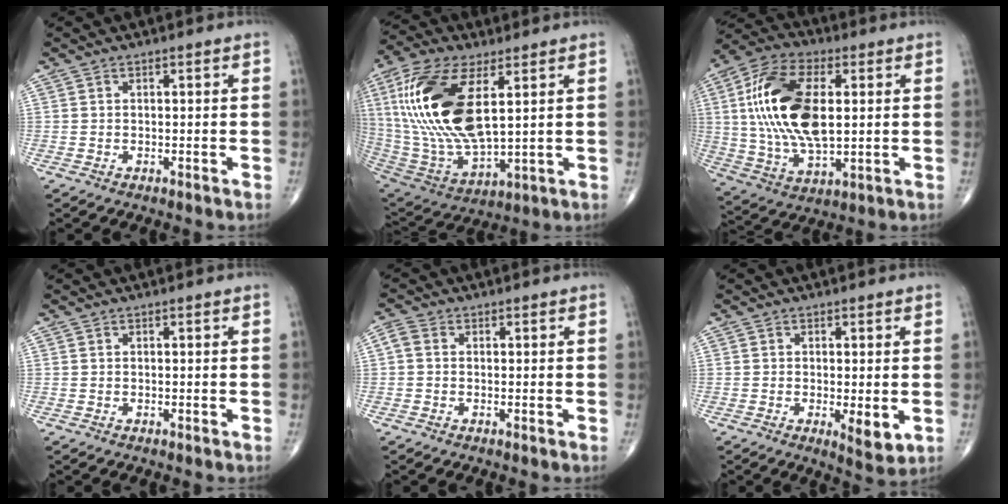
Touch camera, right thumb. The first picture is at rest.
{"total": 23.5, "force": [5.8, 10.5, 20.2], "torque": [-0.427, -0.027, 0.115]}
{"total": 20.2, "force": [3.0, 10.3, 17.1], "torque": [-0.336, -0.002, 0.053]}
{"total": 0.0}
{"total": 2.1, "force": [0.0, 1.6, 1.3], "torque": [-0.028, 0.005, -0.009]}
{"total": 4.6, "force": [-0.9, 1.5, 4.2], "torque": [-0.066, -0.016, -0.013]}